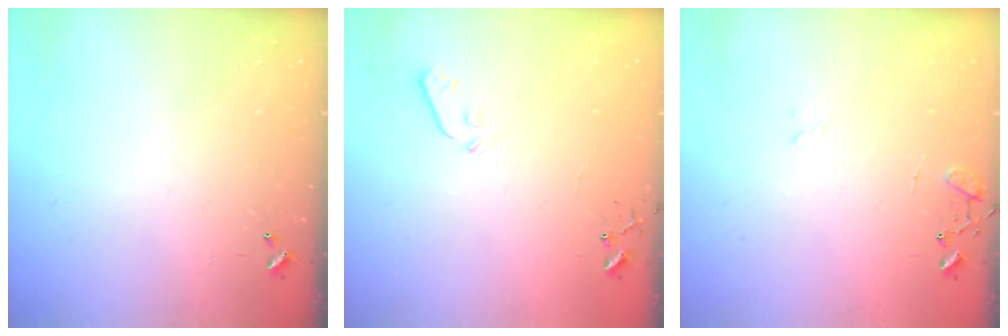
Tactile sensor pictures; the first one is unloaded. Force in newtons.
{"total": 3.6, "press": 3.6, "slide": 0.6}
{"total": 9.3, "press": 9.3, "slide": 0.7}